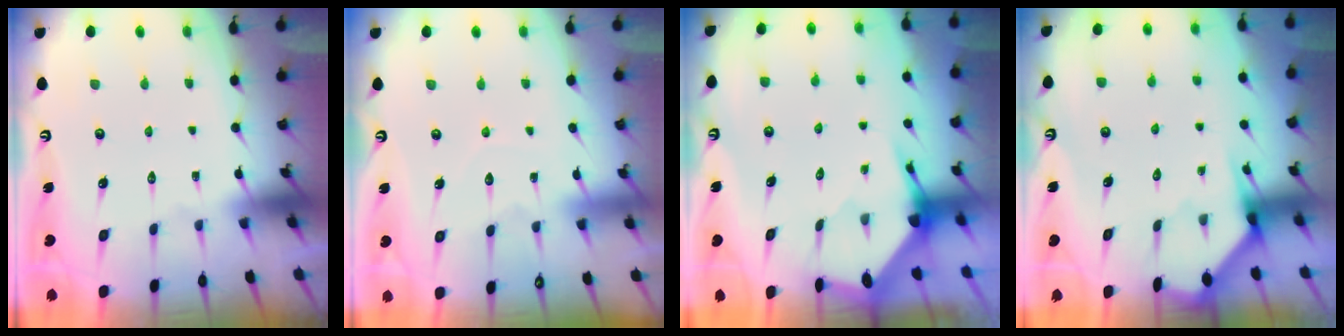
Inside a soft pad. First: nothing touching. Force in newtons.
{"total": 4.5, "press": 4.5, "slide": 0.5}
{"total": 3.4, "press": 3.4, "slide": 0.5}
{"total": 3.5, "press": 3.4, "slide": 0.3}